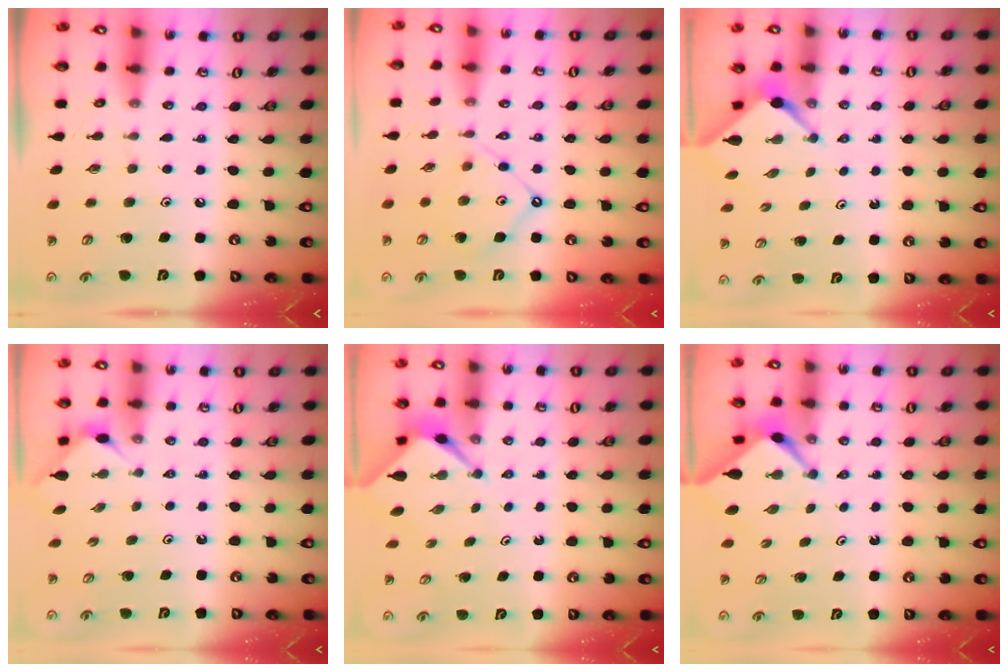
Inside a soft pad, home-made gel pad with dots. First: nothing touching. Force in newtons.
{"total": 8.3, "press": 8.2, "slide": 0.9}
{"total": 2.5, "press": 2.5, "slide": 0.3}
{"total": 2.5, "press": 2.4, "slide": 0.5}
{"total": 2.7, "press": 2.7, "slide": 0.1}
{"total": 2.5, "press": 2.5, "slide": 0.3}